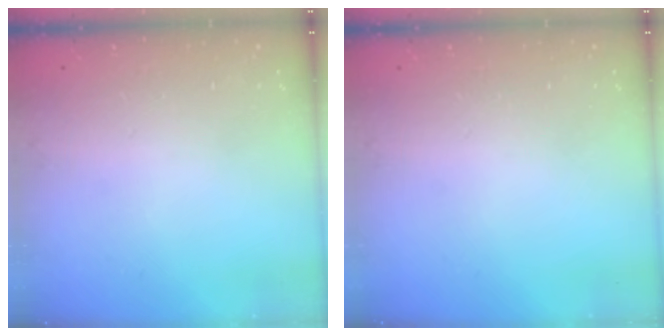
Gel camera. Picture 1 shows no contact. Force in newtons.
{"total": 0.0}